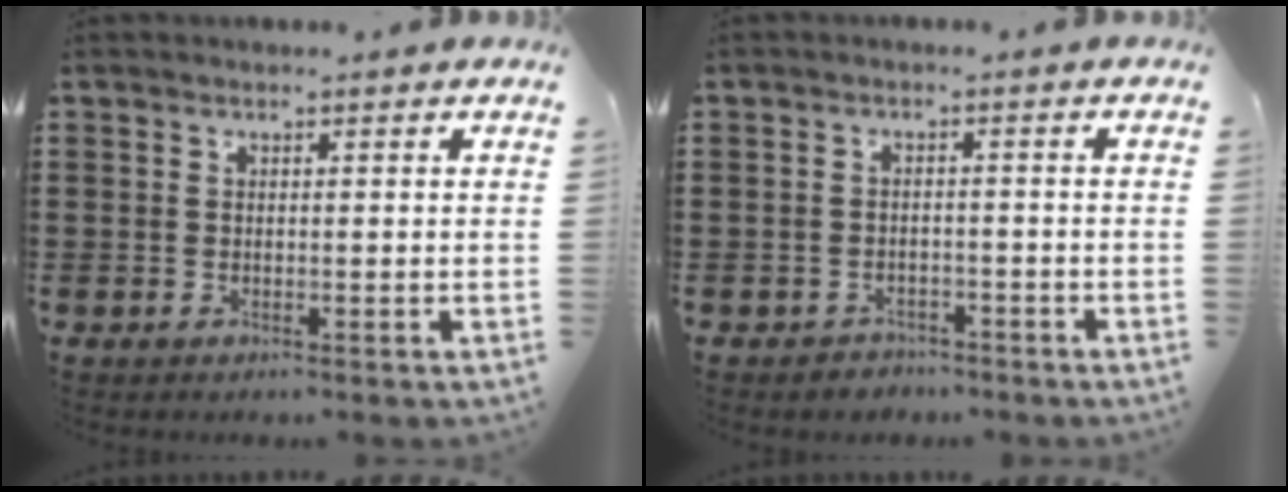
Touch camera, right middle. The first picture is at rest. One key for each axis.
{"total": 2.0, "fx": -1.9, "fy": 0.7, "fz": -0.2, "tx": -0.005, "ty": 0.002, "tz": -0.044}